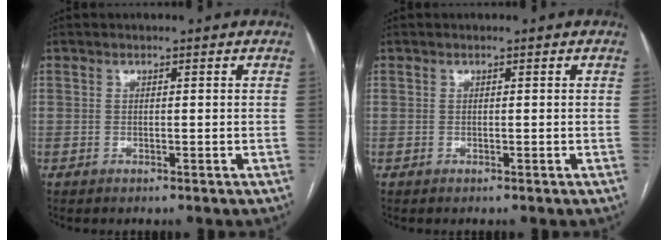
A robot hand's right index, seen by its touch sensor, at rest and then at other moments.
{"total": 0.0}